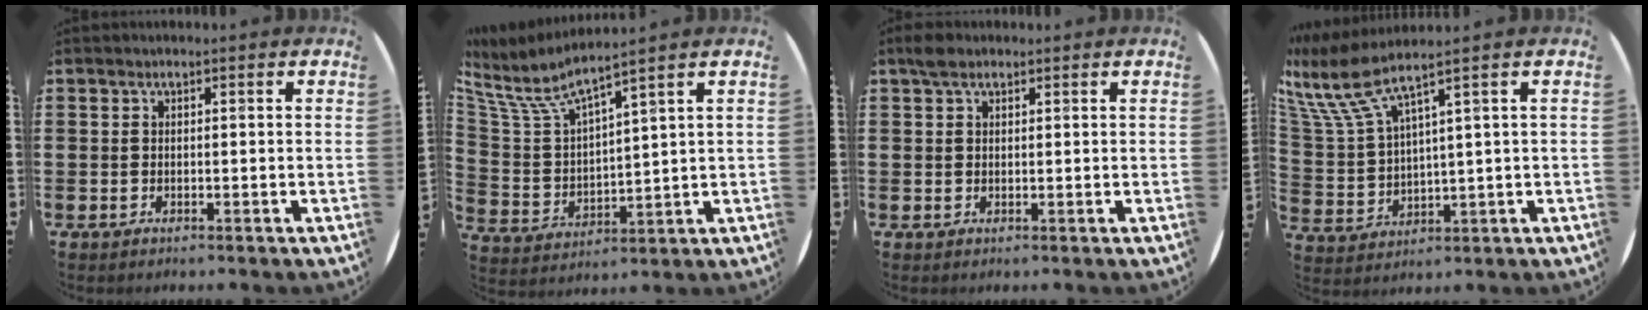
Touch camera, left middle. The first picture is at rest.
{"total": 5.7, "force": [4.6, 0.9, 3.2], "torque": [-0.086, -0.029, 0.072]}
{"total": 1.8, "force": [1.4, 0.9, 0.7], "torque": [-0.008, 0.002, 0.024]}
{"total": 7.6, "force": [4.8, 1.3, 5.7], "torque": [-0.145, -0.032, 0.074]}